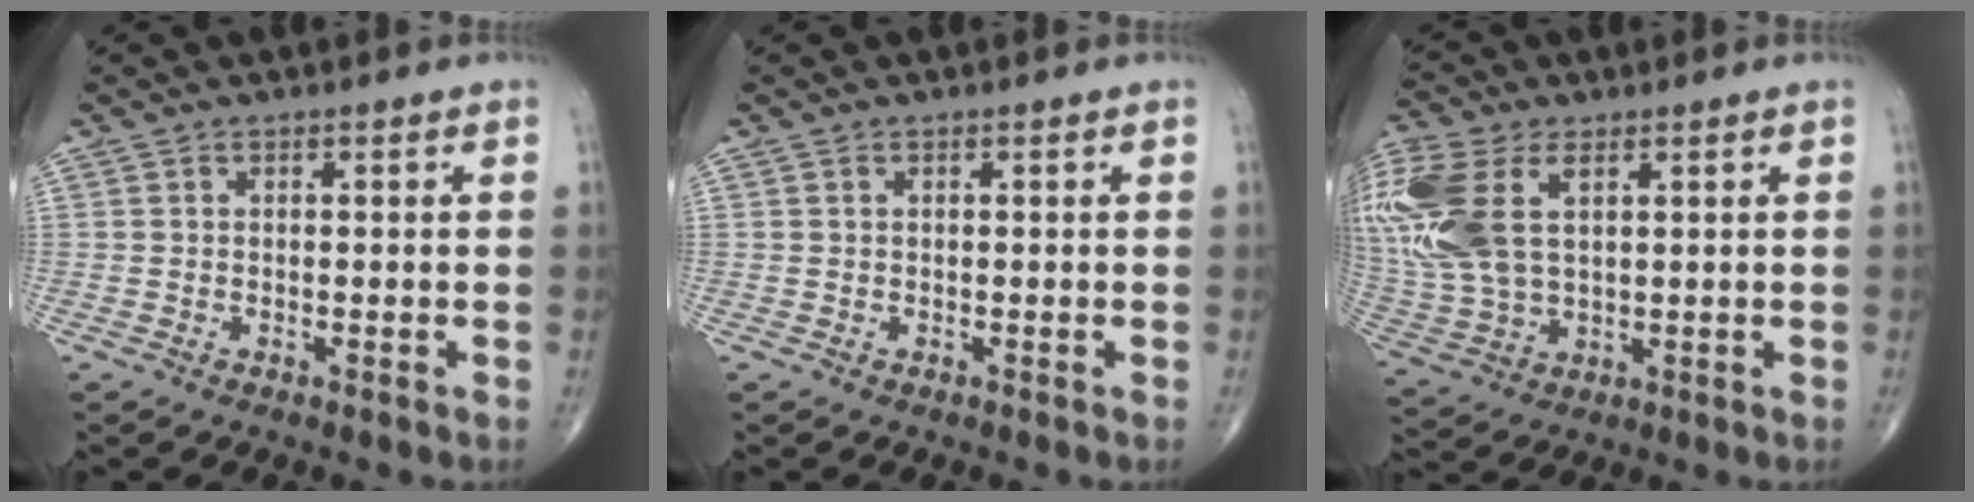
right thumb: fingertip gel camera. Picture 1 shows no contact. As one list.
[{"total": 0.0}, {"total": 20.4, "force": [6.1, 12.2, 15.2], "torque": [-0.389, 0.005, 0.121]}]